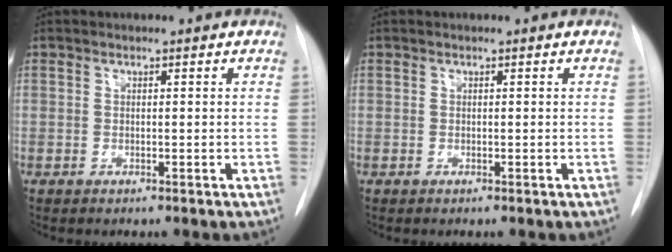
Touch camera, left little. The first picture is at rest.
{"total": 0.0}